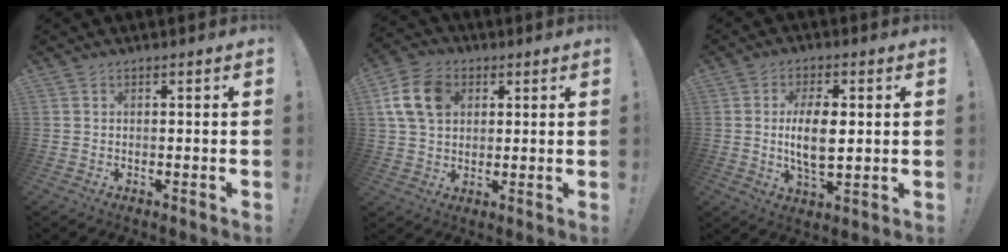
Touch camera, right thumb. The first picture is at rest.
{"total": 12.5, "force": [4.1, 9.3, 7.3], "torque": [-0.133, -0.001, 0.082]}
{"total": 10.2, "force": [0.9, 4.7, 9.0], "torque": [-0.168, -0.008, 0.008]}